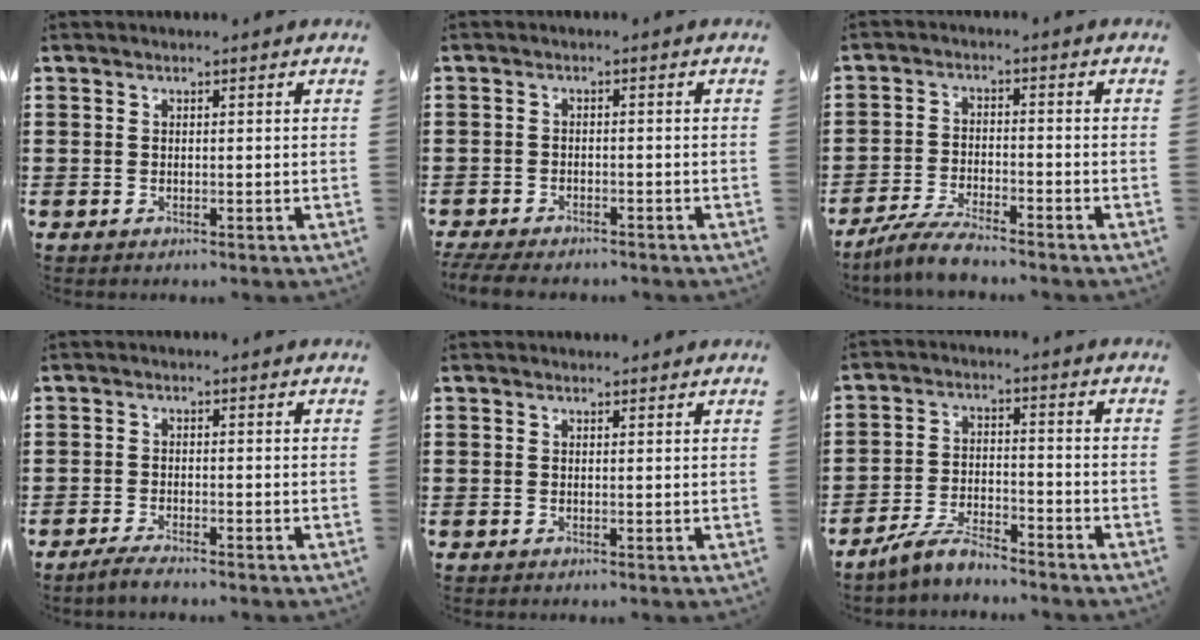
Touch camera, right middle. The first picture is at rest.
{"total": 2.5, "force": [-2.5, 0.3, 0.5], "torque": [-0.018, -0.001, -0.054]}
{"total": 4.9, "force": [-4.4, 0.3, 2.0], "torque": [-0.054, -0.009, -0.090]}
{"total": 1.9, "force": [-1.6, 0.0, 0.9], "torque": [-0.016, 0.002, -0.031]}
{"total": 0.6, "force": [0.6, 0.0, -0.1], "torque": [0.008, -0.003, 0.009]}
{"total": 5.5, "force": [-5.2, 0.7, 1.8], "torque": [-0.042, 0.002, -0.104]}